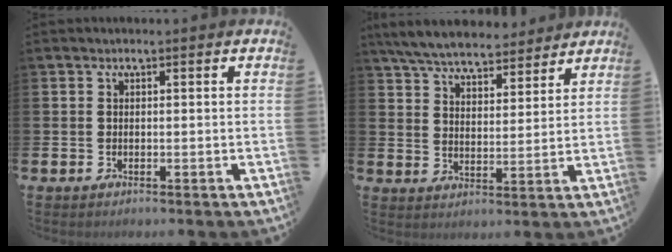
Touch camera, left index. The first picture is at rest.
{"total": 6.7, "force": [6.4, 1.4, 1.4], "torque": [-0.055, -0.031, 0.114]}